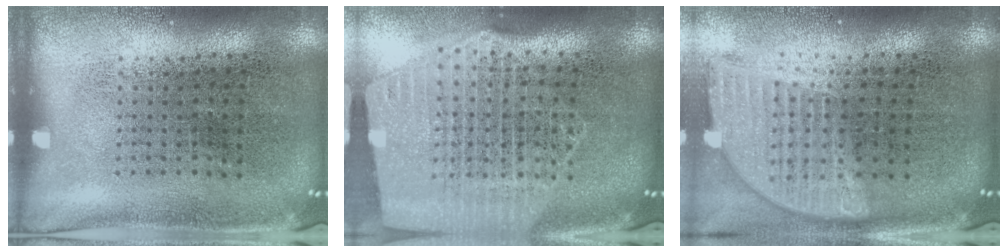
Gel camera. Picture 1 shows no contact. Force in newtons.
{"total": 2.6, "press": 2.2, "slide": 1.4}
{"total": 1.8, "press": 1.5, "slide": 1.0}